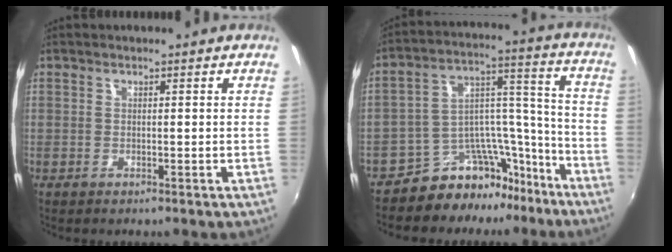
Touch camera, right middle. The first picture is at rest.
{"total": 13.7, "force": [-11.7, 6.4, 3.4], "torque": [-0.044, 0.078, -0.172]}